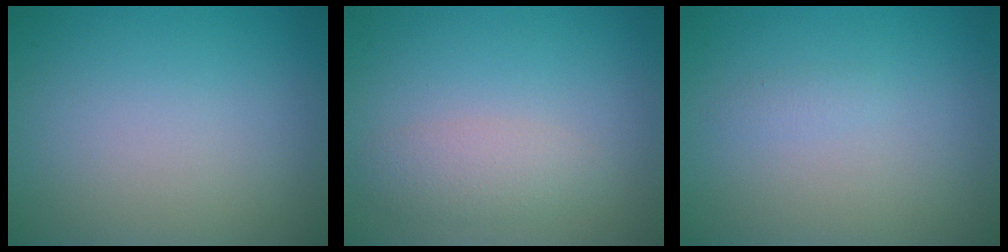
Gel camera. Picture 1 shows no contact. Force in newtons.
{"total": 2.1, "press": 2.1, "slide": 0.1}
{"total": 0.6, "press": 0.6, "slide": 0.0}